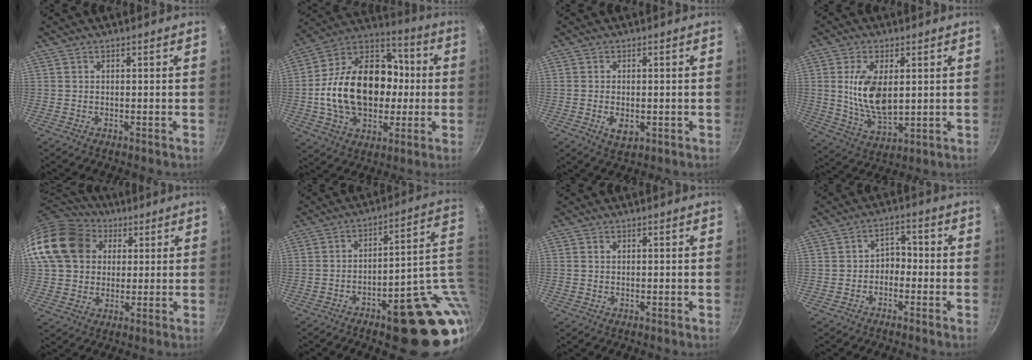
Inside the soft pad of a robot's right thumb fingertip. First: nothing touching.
{"total": 25.3, "force": [-1.3, 18.0, 17.8], "torque": [-0.271, 0.050, -0.024]}
{"total": 3.9, "force": [-0.9, 2.3, 3.0], "torque": [-0.047, -0.005, -0.009]}
{"total": 11.6, "force": [1.8, 6.0, 9.8], "torque": [-0.178, -0.017, 0.043]}
{"total": 17.8, "force": [5.1, 14.3, 9.4], "torque": [-0.162, 0.022, 0.085]}
{"total": 22.1, "force": [-3.9, 9.0, 19.8], "torque": [-0.186, 0.016, -0.032]}
{"total": 0.8, "force": [0.3, 0.6, 0.4], "torque": [-0.006, 0.002, 0.004]}
{"total": 3.5, "force": [-1.3, 2.6, 2.0], "torque": [-0.010, 0.025, -0.029]}